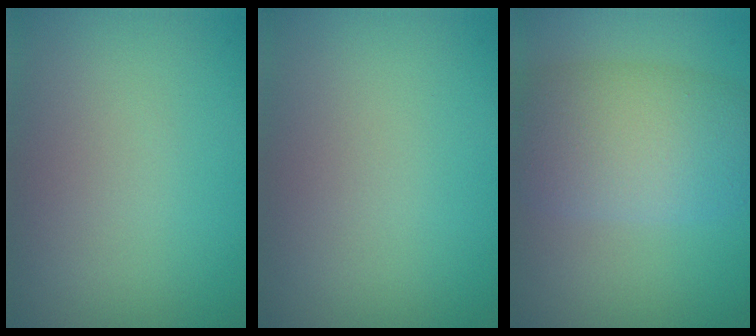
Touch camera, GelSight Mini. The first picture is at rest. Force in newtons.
{"total": 0.0}
{"total": 7.5, "press": 7.5, "slide": 0.3}